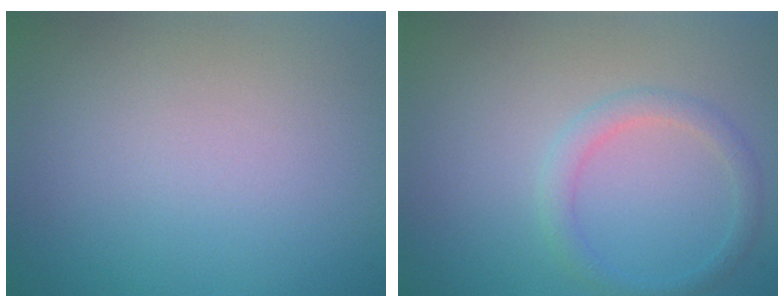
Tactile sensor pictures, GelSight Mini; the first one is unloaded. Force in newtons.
{"total": 1.9, "press": 1.9, "slide": 0.1}